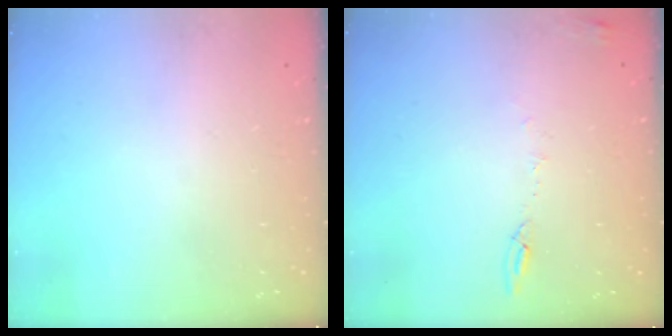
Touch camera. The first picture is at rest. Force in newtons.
{"total": 5.2, "press": 5.1, "slide": 0.7}